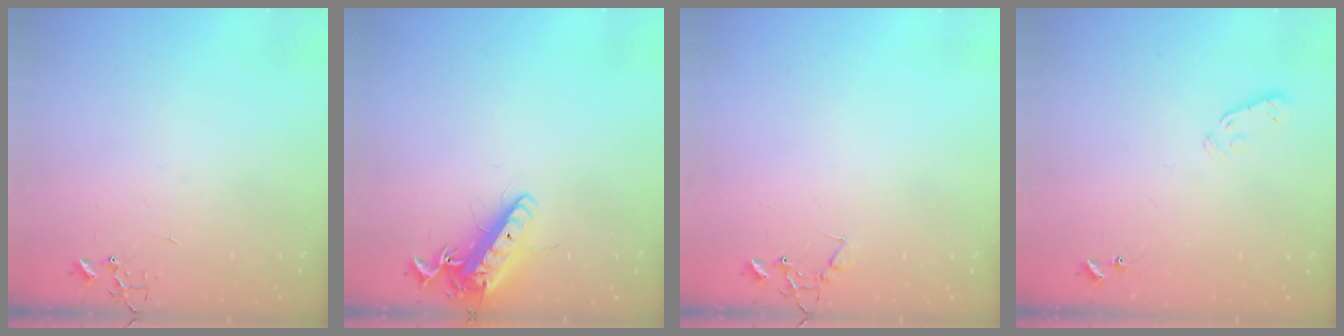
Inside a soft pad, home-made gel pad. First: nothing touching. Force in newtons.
{"total": 14.7, "press": 14.4, "slide": 2.8}
{"total": 7.5, "press": 7.5, "slide": 0.4}
{"total": 3.8, "press": 3.7, "slide": 0.7}